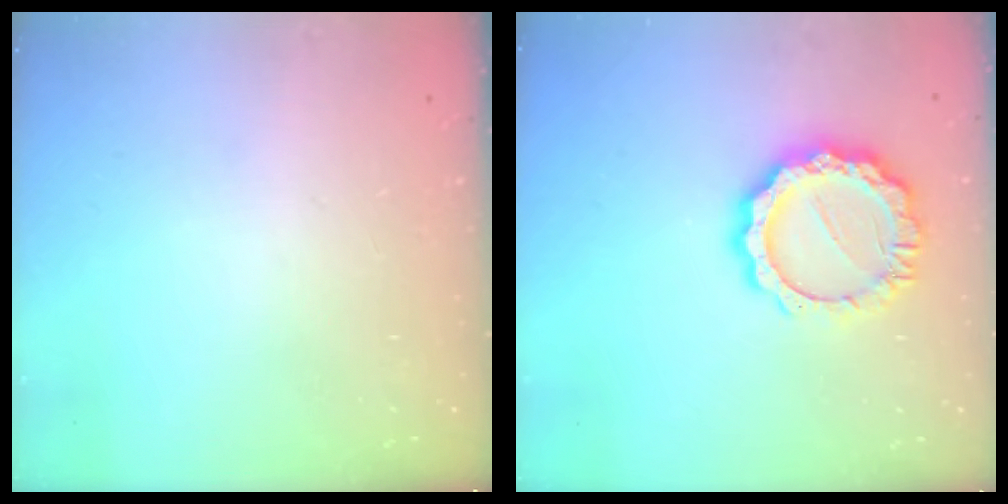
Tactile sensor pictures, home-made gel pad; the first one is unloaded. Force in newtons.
{"total": 12.2, "press": 12.1, "slide": 0.7}